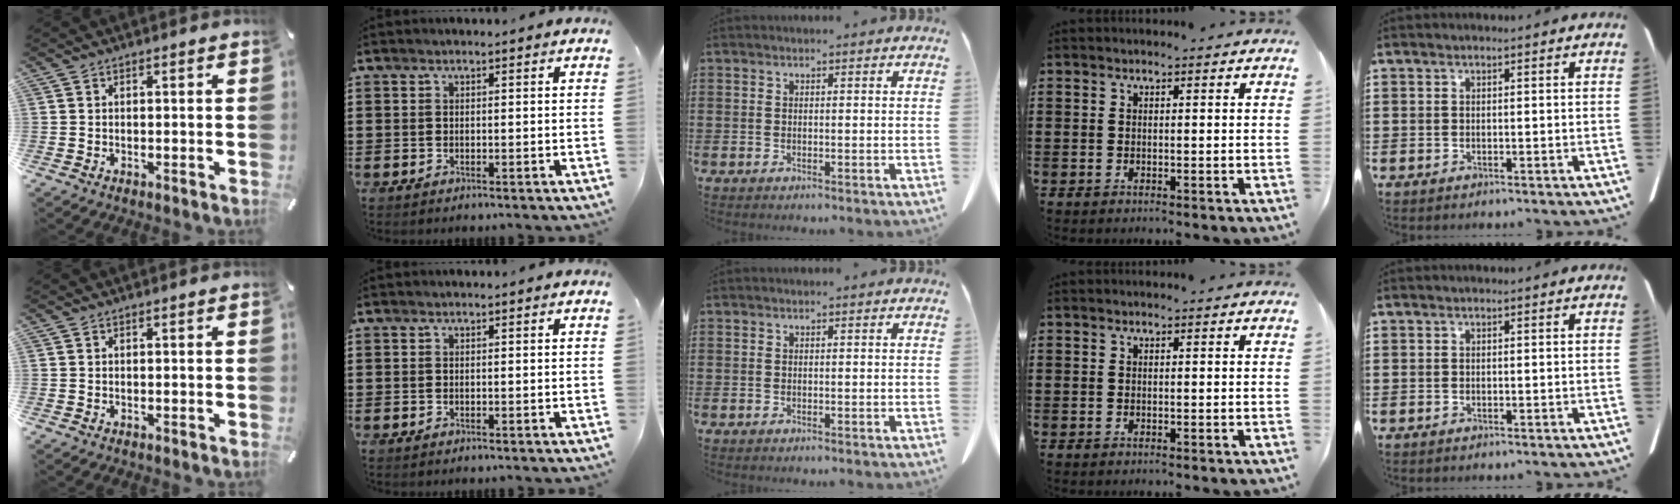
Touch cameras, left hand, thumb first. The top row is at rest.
{}